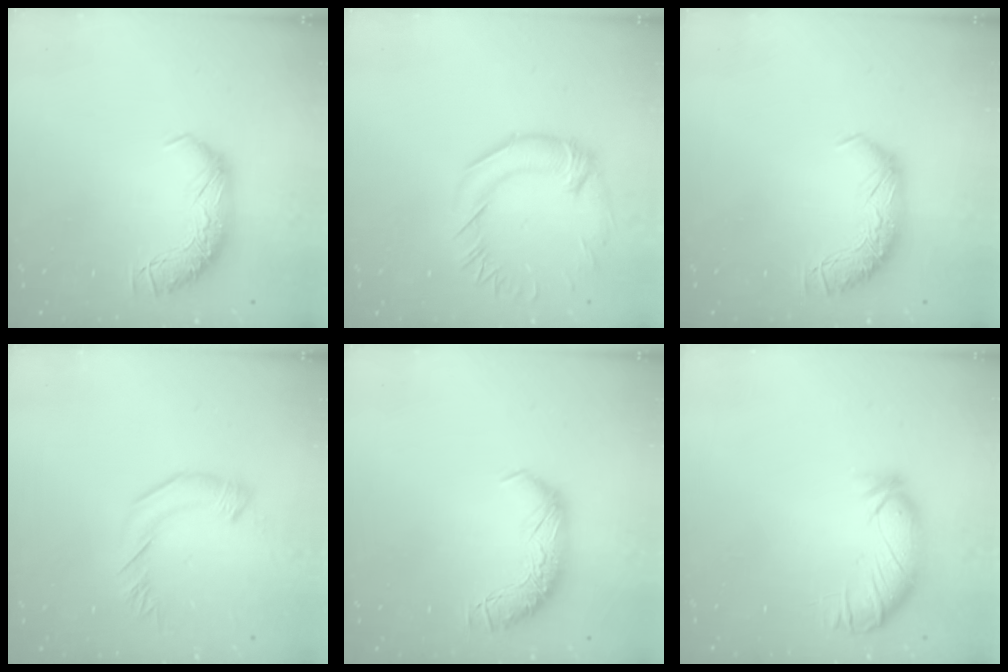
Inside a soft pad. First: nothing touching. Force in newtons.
{"total": 1.3, "press": 0.4, "slide": 1.3}
{"total": 0.0}
{"total": 3.0, "press": 2.9, "slide": 0.5}
{"total": 0.0}
{"total": 2.6, "press": 2.5, "slide": 0.9}